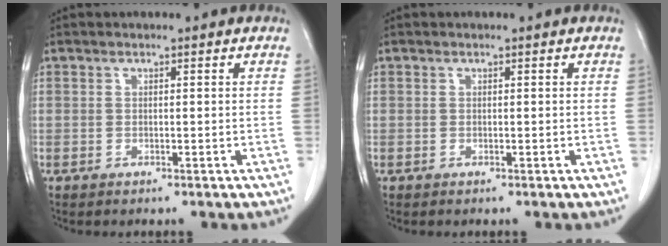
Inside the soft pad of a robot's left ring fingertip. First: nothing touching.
{"total": 0.0}